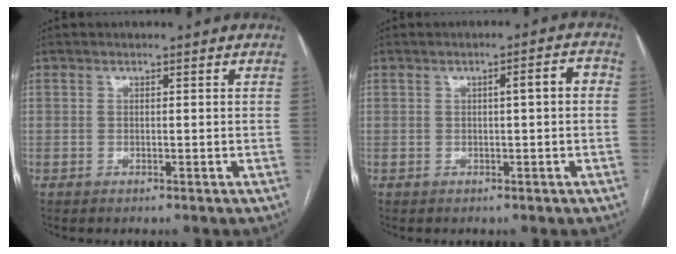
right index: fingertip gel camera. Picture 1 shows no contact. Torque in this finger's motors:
{"motor_torque": [0.30, 0.03, 0.11, 0.03]}